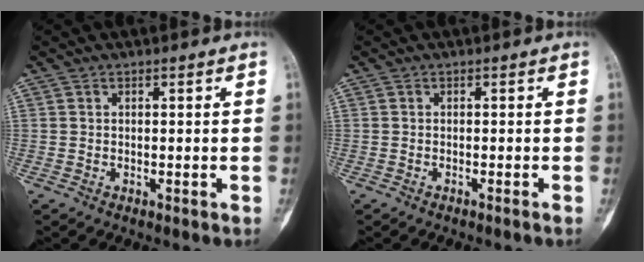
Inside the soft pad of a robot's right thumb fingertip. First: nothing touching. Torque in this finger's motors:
{"motor_torque": [0.44, 0.31, 0.27, 0.12, -0.07]}